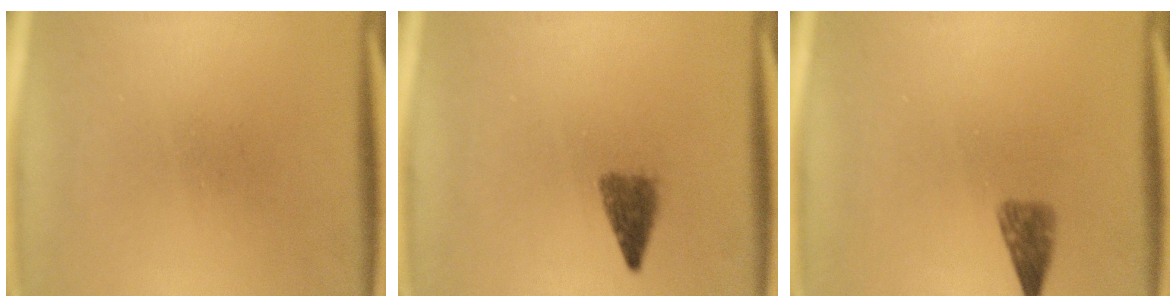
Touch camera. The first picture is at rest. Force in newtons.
{"total": 2.8}
{"total": 2.5}